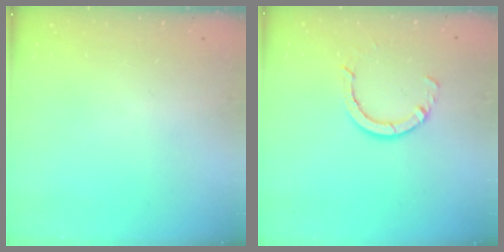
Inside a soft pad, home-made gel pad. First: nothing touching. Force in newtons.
{"total": 5.8, "press": 5.8, "slide": 0.6}